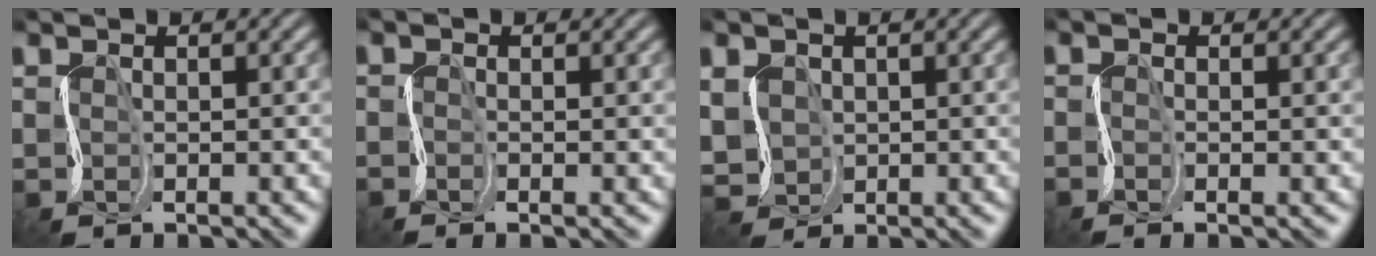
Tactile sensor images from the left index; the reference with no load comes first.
{"total": 0.7, "force": [-0.3, -0.1, 0.6], "torque": [-0.001, 0.005, -0.016]}
{"total": 2.2, "force": [0.5, 1.9, 1.0], "torque": [-0.031, -0.002, 0.008]}
{"total": 1.0, "force": [-0.3, 0.0, 0.9], "torque": [-0.002, 0.005, -0.018]}